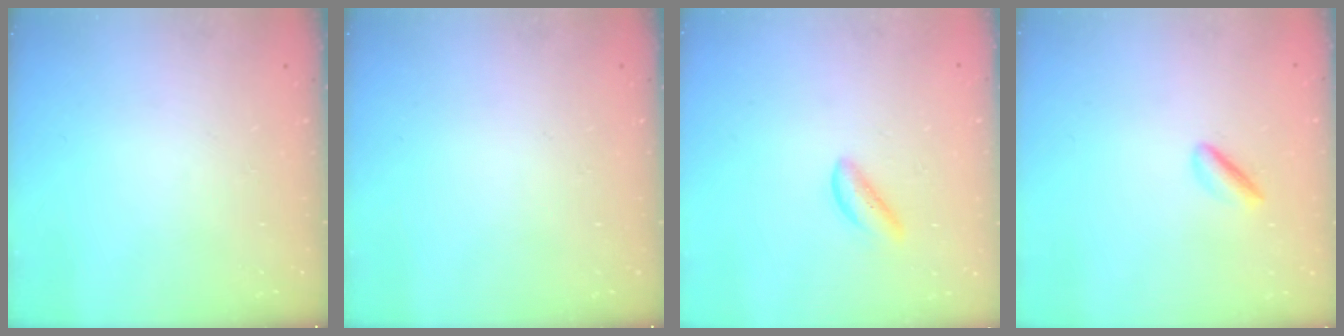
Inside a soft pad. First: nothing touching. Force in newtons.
{"total": 0.0}
{"total": 1.4, "press": 1.4, "slide": 0.4}
{"total": 2.3, "press": 2.2, "slide": 0.3}